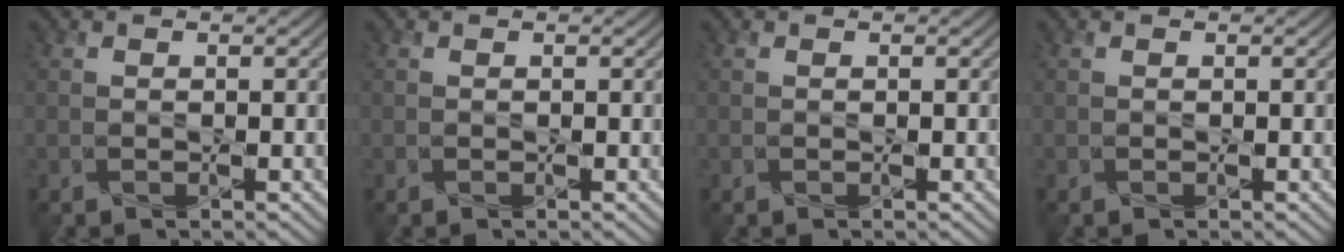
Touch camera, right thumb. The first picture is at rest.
{"total": 0.0}
{"total": 0.0}
{"total": 0.0}